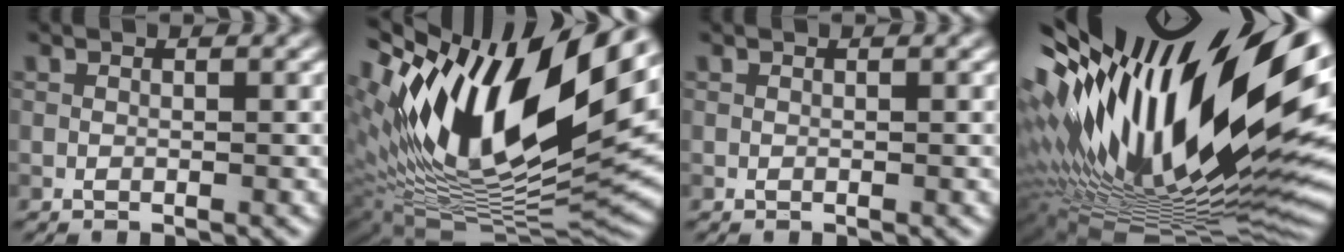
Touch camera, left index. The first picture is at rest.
{"total": 17.5, "force": [4.7, 7.2, 15.2], "torque": [-0.272, 0.013, 0.075]}
{"total": 0.0}
{"total": 19.9, "force": [3.6, 7.6, 18.1], "torque": [-0.326, -0.023, 0.070]}